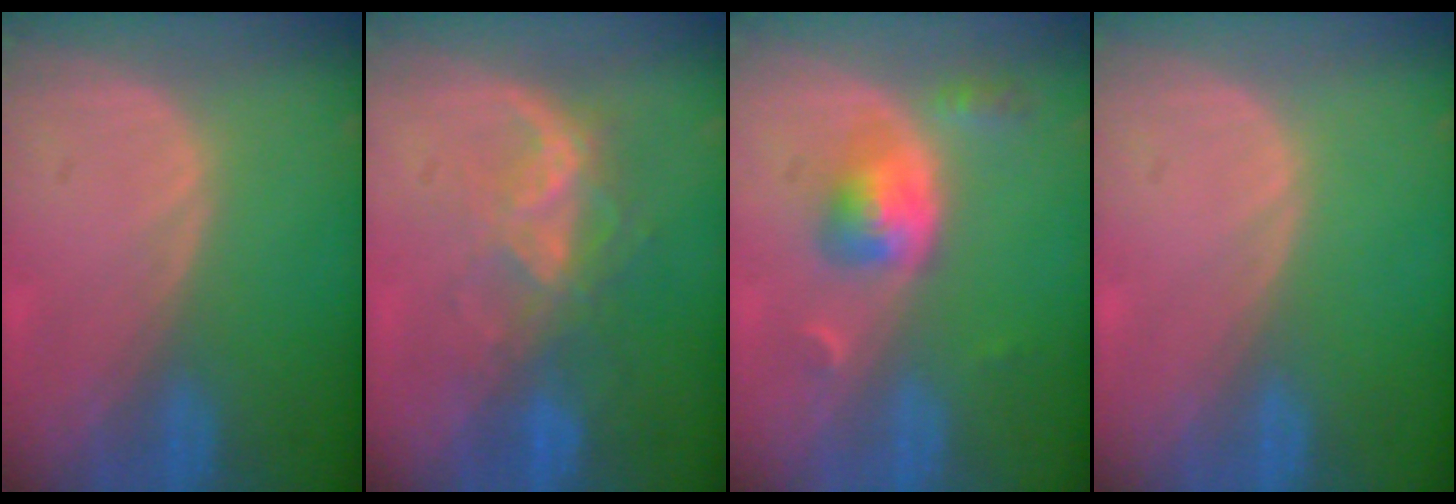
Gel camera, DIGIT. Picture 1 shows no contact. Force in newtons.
{"total": 6.8, "press": 6.2, "slide": 2.8}
{"total": 5.2, "press": 4.8, "slide": 2.0}
{"total": 0.0}